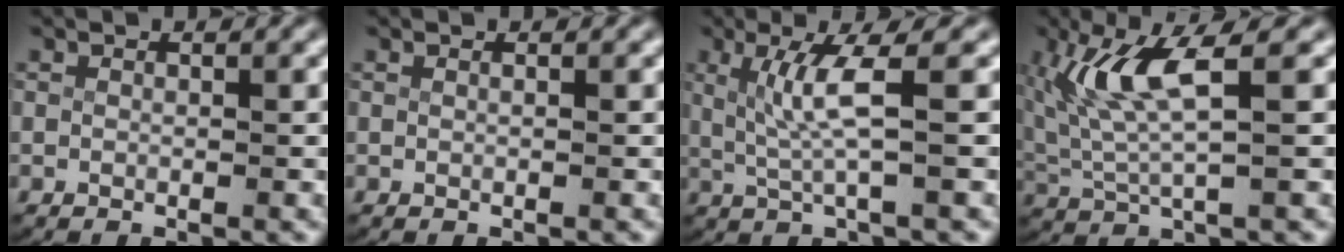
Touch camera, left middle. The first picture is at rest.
{"total": 0.0}
{"total": 3.6, "force": [0.5, 0.0, 3.5], "torque": [-0.075, -0.003, 0.015]}
{"total": 5.7, "force": [1.9, 2.1, 5.0], "torque": [-0.124, -0.006, 0.040]}